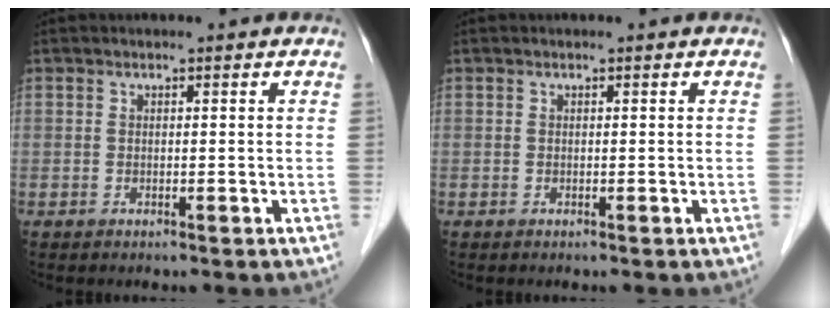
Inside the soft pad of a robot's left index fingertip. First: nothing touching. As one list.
[{"total": 0.0}]